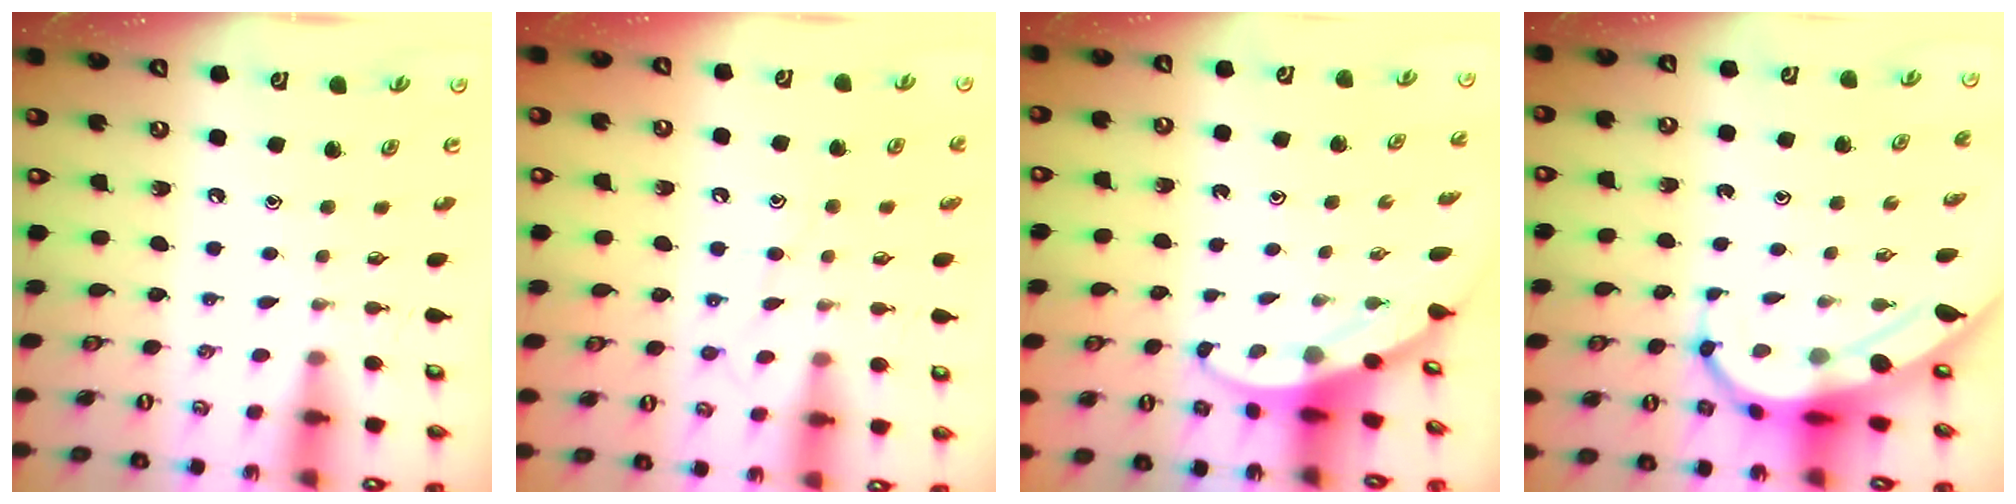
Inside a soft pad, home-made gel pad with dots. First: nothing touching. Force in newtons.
{"total": 9.6, "press": 9.6, "slide": 0.9}
{"total": 3.2, "press": 3.2, "slide": 0.1}
{"total": 7.1, "press": 7.1, "slide": 0.8}